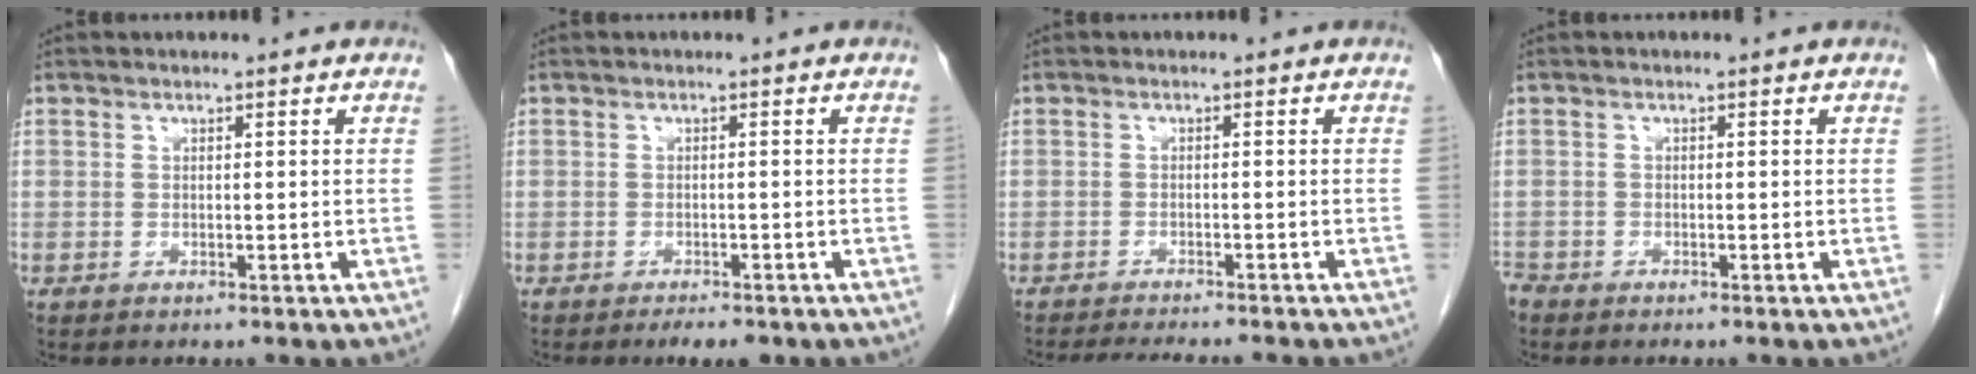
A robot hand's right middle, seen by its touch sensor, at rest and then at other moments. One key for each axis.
{"total": 2.8, "fx": -2.1, "fy": 0.9, "fz": 1.7, "tx": -0.023, "ty": -0.003, "tz": -0.026}
{"total": 8.6, "fx": -7.7, "fy": 0.9, "fz": 3.5, "tx": -0.048, "ty": -0.015, "tz": -0.107}
{"total": 1.6, "fx": -1.4, "fy": 0.6, "fz": 0.2, "tx": -0.004, "ty": -0.001, "tz": -0.026}